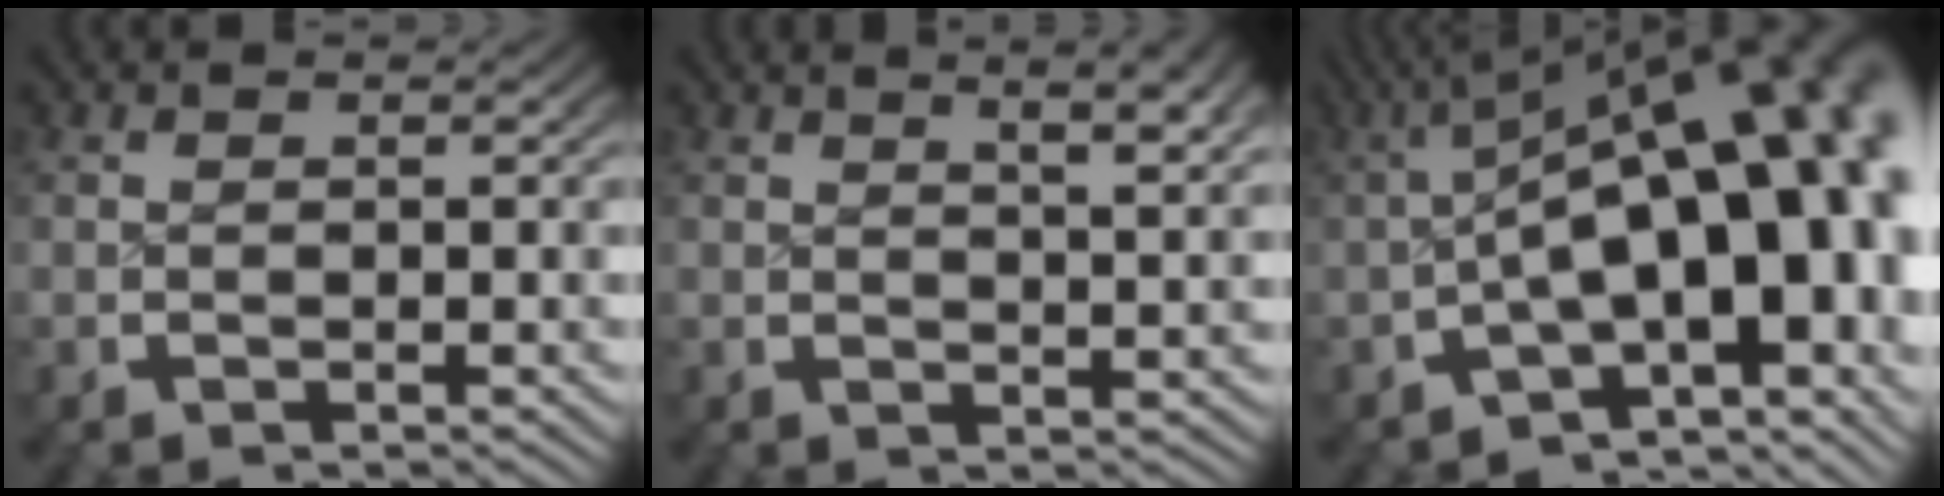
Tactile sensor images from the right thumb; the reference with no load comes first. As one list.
[{"total": 4.1, "force": [2.4, 0.9, 3.2], "torque": [-0.036, 0.008, 0.039]}, {"total": 19.5, "force": [-1.0, 10.9, 16.1], "torque": [-0.223, -0.020, -0.010]}]